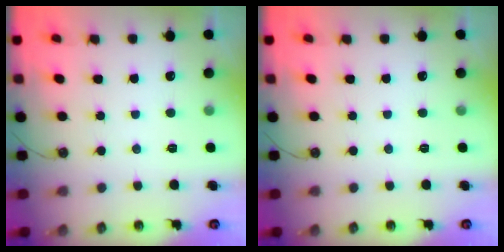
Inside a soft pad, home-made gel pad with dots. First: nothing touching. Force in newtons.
{"total": 0.0}